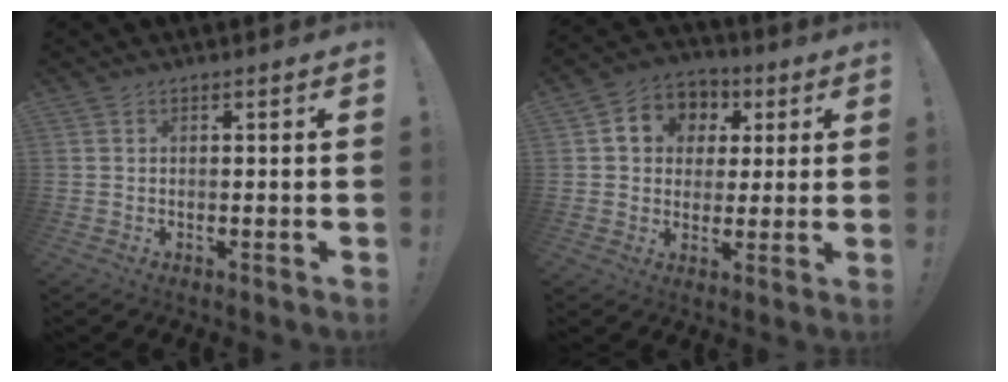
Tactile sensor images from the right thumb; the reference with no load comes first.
{"total": 9.1, "force": [2.0, 8.3, 3.1], "torque": [-0.050, -0.004, 0.045]}